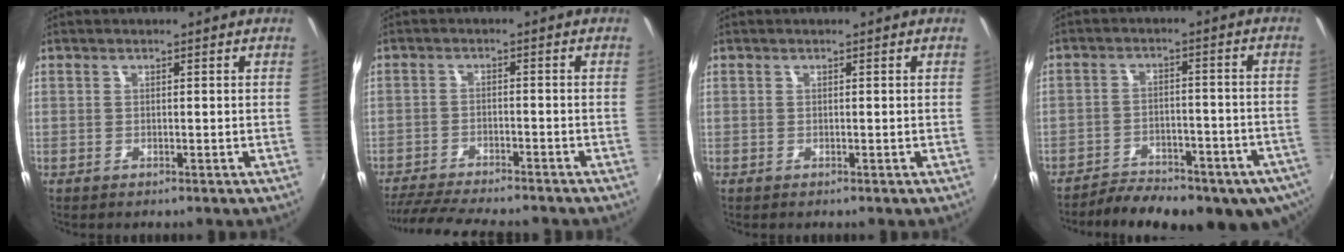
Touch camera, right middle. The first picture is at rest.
{"total": 12.2, "force": [-11.0, 1.6, 5.1], "torque": [-0.117, -0.021, -0.175]}
{"total": 0.0}
{"total": 18.4, "force": [-13.6, 6.9, 10.3], "torque": [-0.184, -0.036, -0.174]}